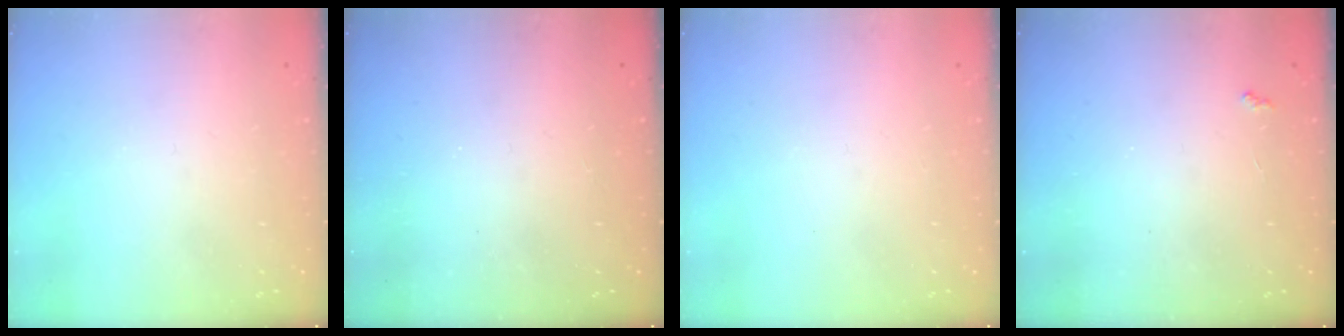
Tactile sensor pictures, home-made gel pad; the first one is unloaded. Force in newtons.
{"total": 1.4, "press": 1.3, "slide": 0.4}
{"total": 0.0}
{"total": 2.9, "press": 2.8, "slide": 0.5}